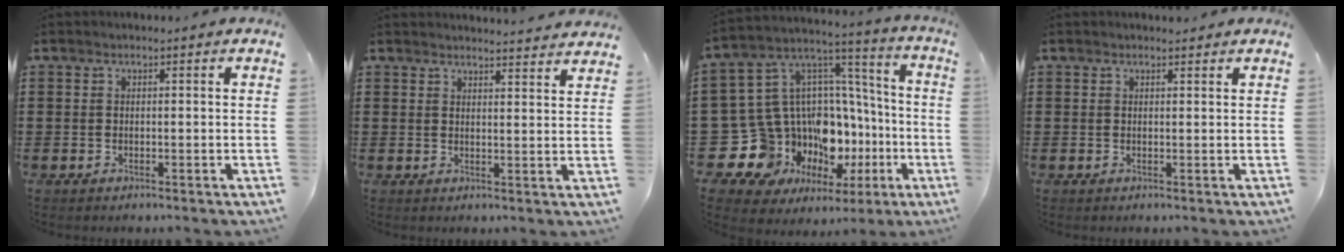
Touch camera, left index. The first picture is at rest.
{"total": 2.9, "force": [2.8, -0.4, 0.1], "torque": [-0.003, -0.017, 0.052]}
{"total": 17.5, "force": [-6.1, 14.3, 8.0], "torque": [-0.197, -0.059, -0.044]}
{"total": 0.8, "force": [0.7, 0.2, 0.2], "torque": [-0.004, 0.001, 0.015]}